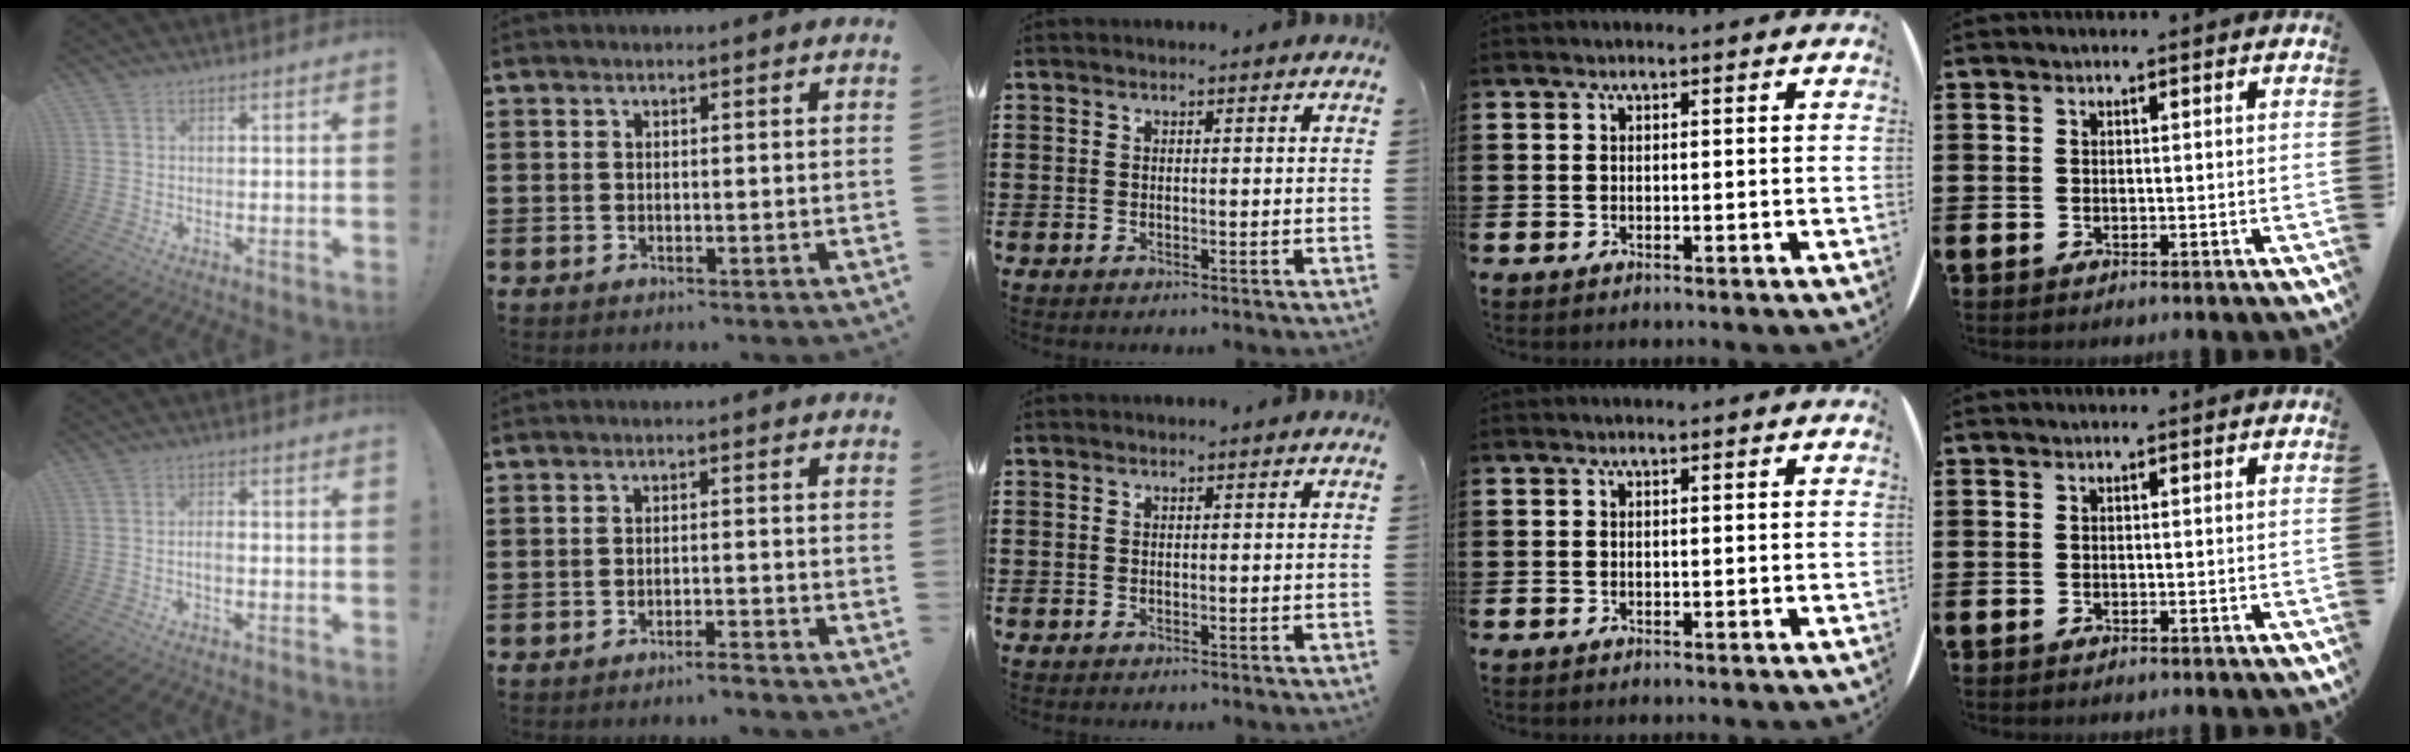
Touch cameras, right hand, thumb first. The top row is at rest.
{"thumb": {"total": 2.1, "force": [-0.8, 0.9, 1.7], "torque": [-0.032, 0.004, -0.015]}, "index": {"total": 1.6, "force": [-1.5, -0.2, 0.6], "torque": [-0.010, 0.002, -0.028]}}